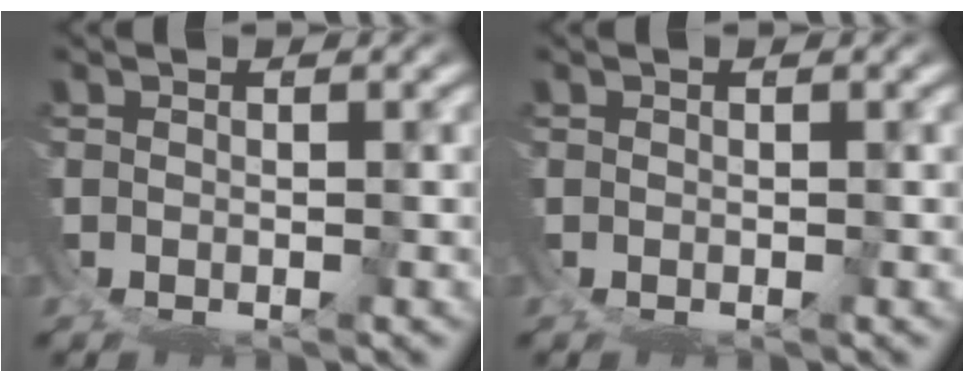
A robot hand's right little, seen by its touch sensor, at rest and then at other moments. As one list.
[{"total": 0.0}]